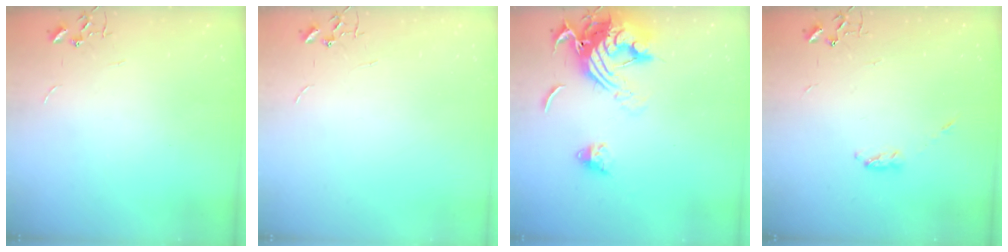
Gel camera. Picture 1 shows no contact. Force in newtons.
{"total": 0.0}
{"total": 15.5, "press": 15.4, "slide": 1.9}
{"total": 3.1, "press": 3.1, "slide": 0.5}